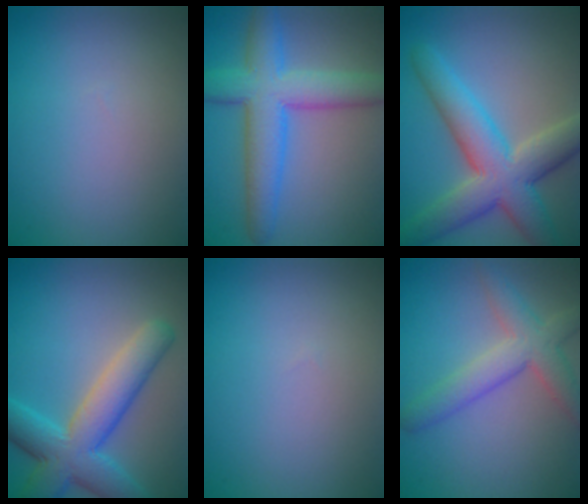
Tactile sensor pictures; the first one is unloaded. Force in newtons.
{"total": 7.6, "press": 7.6, "slide": 0.3}
{"total": 8.5, "press": 8.5, "slide": 0.3}
{"total": 7.7, "press": 7.7, "slide": 0.3}
{"total": 0.0}
{"total": 4.6, "press": 4.6, "slide": 0.3}